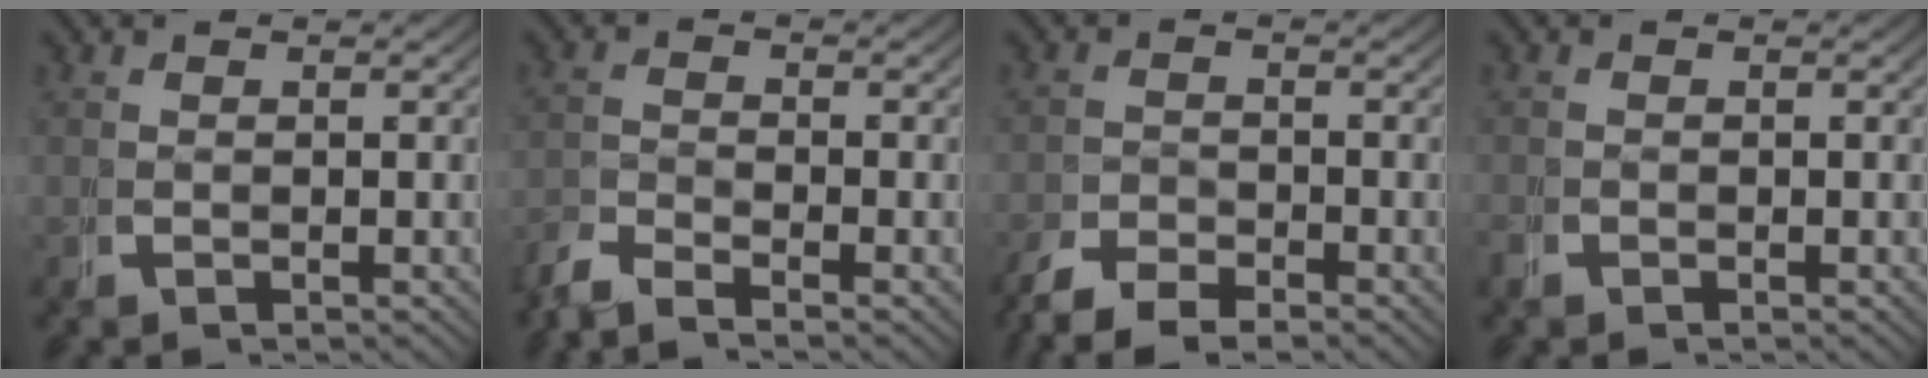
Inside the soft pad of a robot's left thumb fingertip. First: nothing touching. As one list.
[{"total": 2.8, "force": [-2.5, 0.5, 1.1], "torque": [-0.020, -0.005, -0.056]}, {"total": 3.4, "force": [-3.0, 1.1, 1.2], "torque": [-0.016, -0.012, -0.054]}, {"total": 0.6, "force": [-0.5, 0.3, 0.1], "torque": [-0.003, -0.004, -0.011]}]